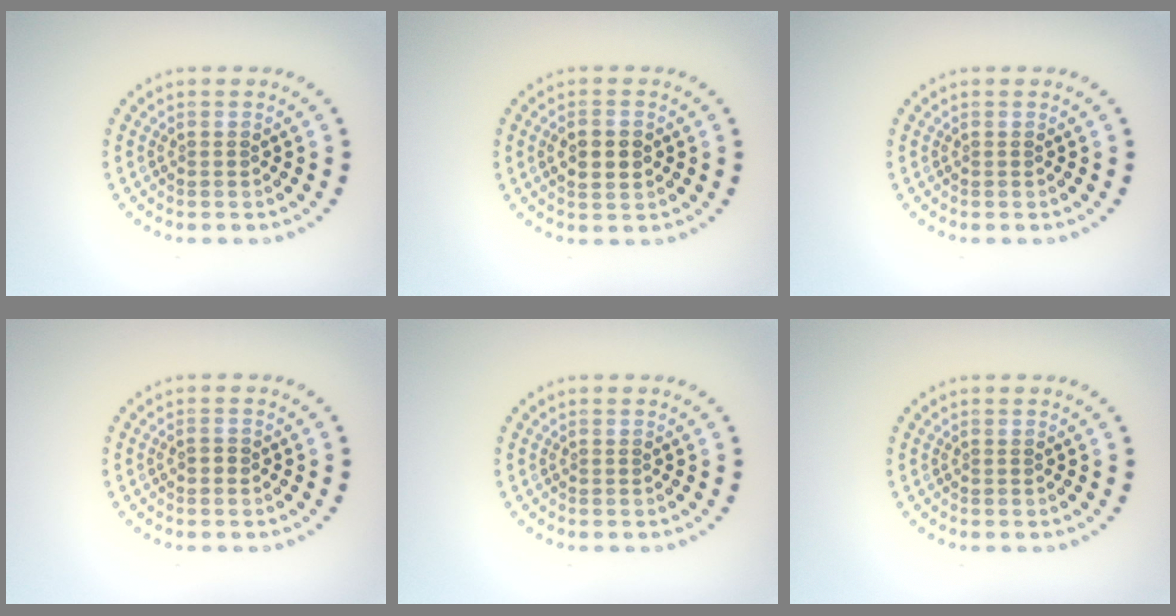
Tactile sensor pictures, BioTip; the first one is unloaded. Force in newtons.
{"total": 2.4, "press": 2.4, "slide": 0.1}
{"total": 0.0}
{"total": 0.8, "press": 0.8, "slide": 0.1}
{"total": 0.0}
{"total": 0.0}